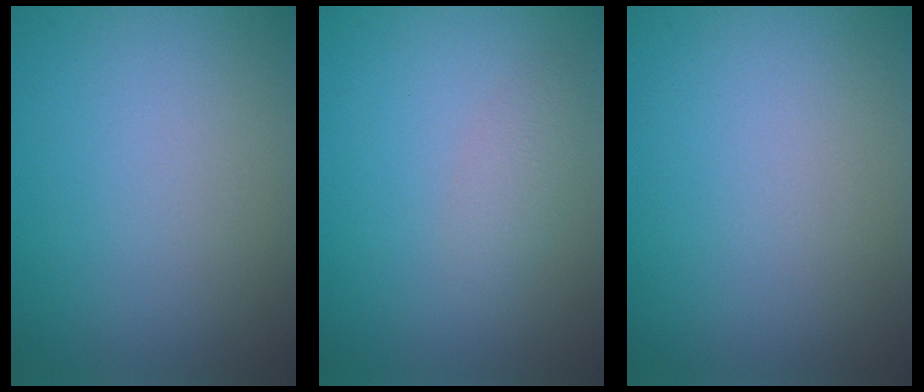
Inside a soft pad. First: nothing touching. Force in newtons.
{"total": 1.5, "press": 1.5, "slide": 0.1}
{"total": 0.0}